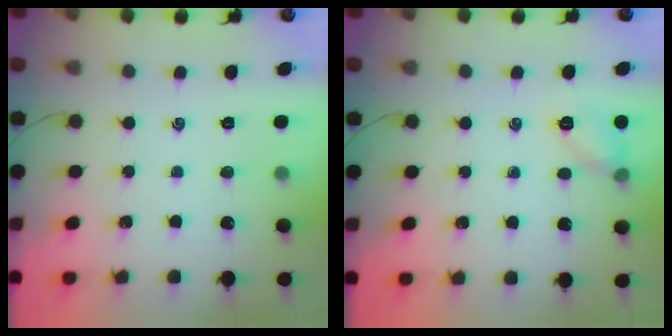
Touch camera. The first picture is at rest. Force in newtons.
{"total": 7.3, "press": 7.3, "slide": 0.6}